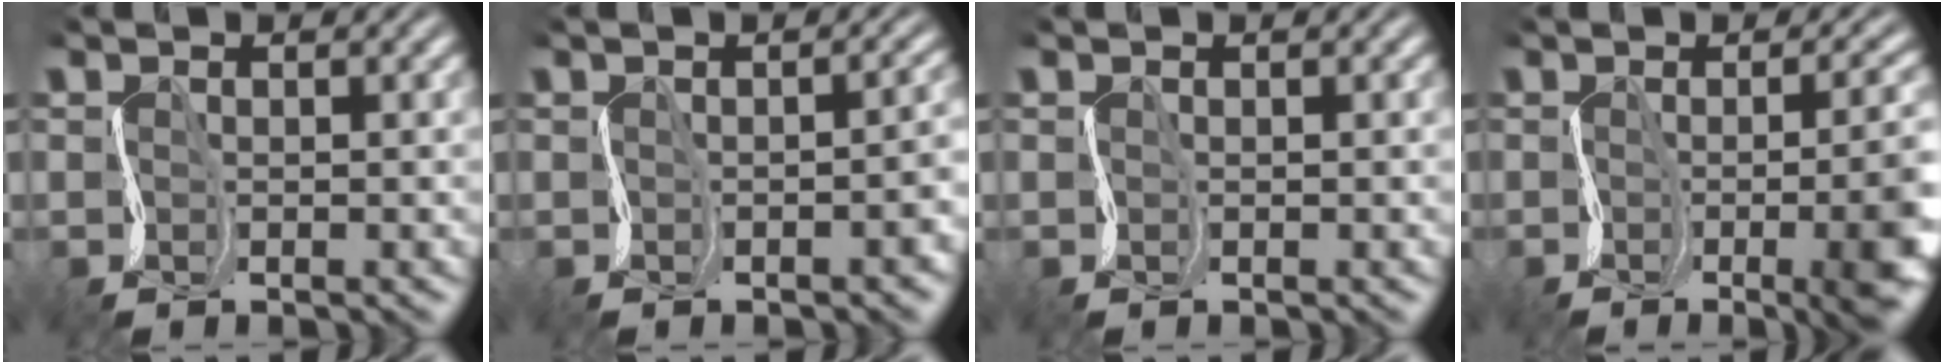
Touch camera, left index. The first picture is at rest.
{"total": 4.7, "force": [-1.4, 1.9, 4.0], "torque": [-0.020, 0.009, -0.014]}
{"total": 0.0}
{"total": 12.4, "force": [-2.6, 4.9, 11.1], "torque": [-0.110, -0.002, -0.031]}